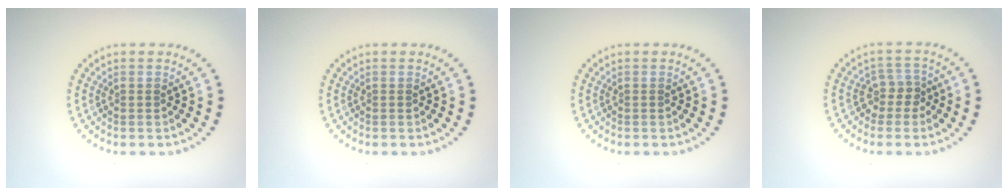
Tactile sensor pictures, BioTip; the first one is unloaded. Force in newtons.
{"total": 0.0}
{"total": 0.0}
{"total": 2.1, "press": 1.7, "slide": 1.3}